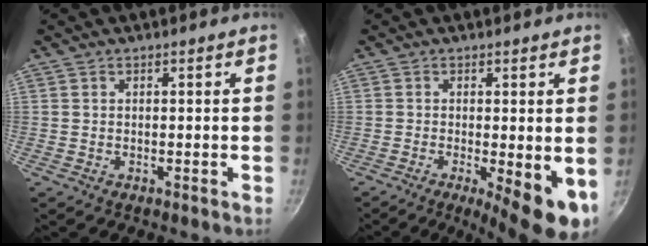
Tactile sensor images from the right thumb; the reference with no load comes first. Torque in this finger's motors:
{"motor_torque": [-0.11, 0.89, -0.05, -0.10, 0.08]}